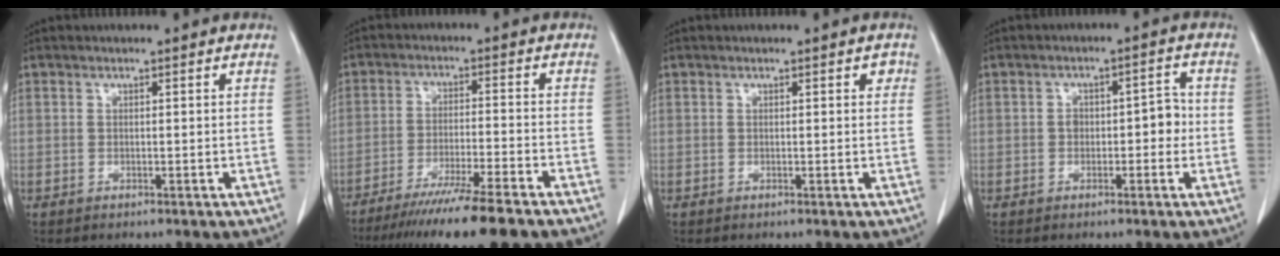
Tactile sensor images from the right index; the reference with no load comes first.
{"total": 13.9, "force": [-11.2, -1.0, 8.2], "torque": [-0.128, -0.046, -0.179]}
{"total": 1.1, "force": [0.4, 0.6, 0.8], "torque": [-0.009, 0.003, 0.005]}
{"total": 4.2, "force": [-0.6, 2.4, 3.4], "torque": [-0.040, 0.023, -0.007]}